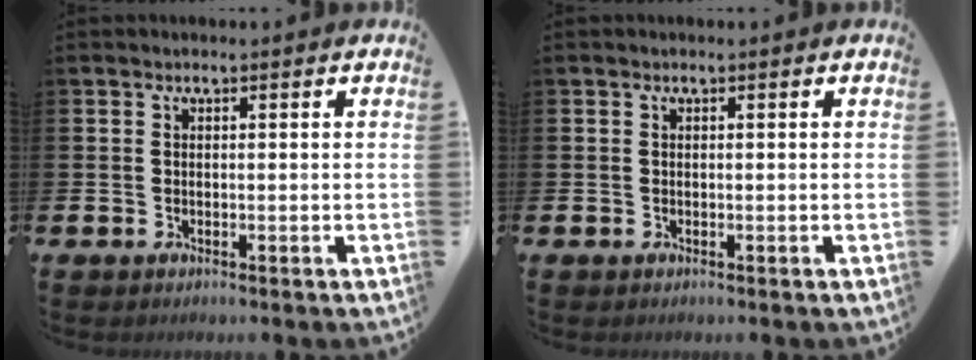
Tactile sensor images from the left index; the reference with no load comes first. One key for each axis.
{"total": 0.0}